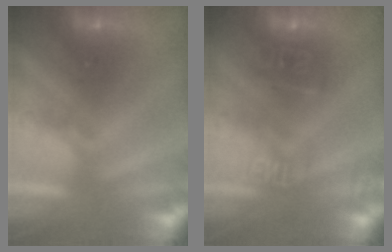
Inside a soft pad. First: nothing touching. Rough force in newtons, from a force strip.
{"total": 10.8}